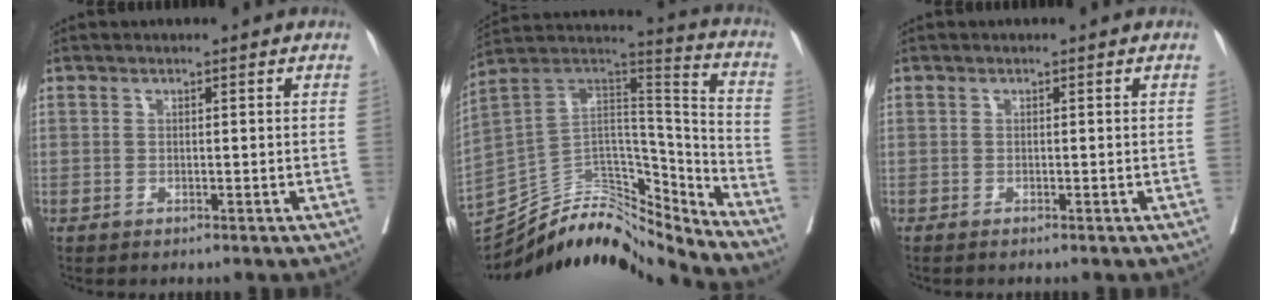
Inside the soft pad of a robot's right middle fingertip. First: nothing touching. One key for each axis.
{"total": 22.1, "fx": -21.0, "fy": 3.5, "fz": 6.0, "tx": -0.114, "ty": 0.048, "tz": -0.350}
{"total": 0.5, "fx": -0.4, "fy": -0.1, "fz": 0.3, "tx": -0.006, "ty": 0.001, "tz": -0.007}